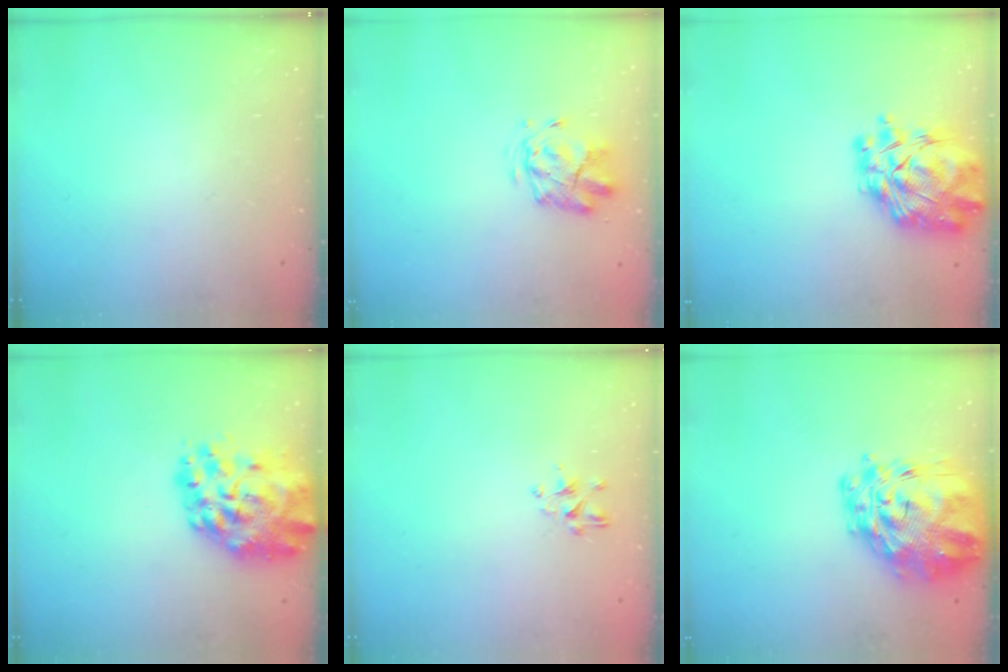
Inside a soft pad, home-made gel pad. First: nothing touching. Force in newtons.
{"total": 2.8, "press": 2.5, "slide": 1.2}
{"total": 11.8, "press": 10.9, "slide": 4.7}
{"total": 18.9, "press": 17.8, "slide": 6.5}
{"total": 1.8, "press": 1.7, "slide": 0.7}
{"total": 15.0, "press": 14.1, "slide": 5.2}